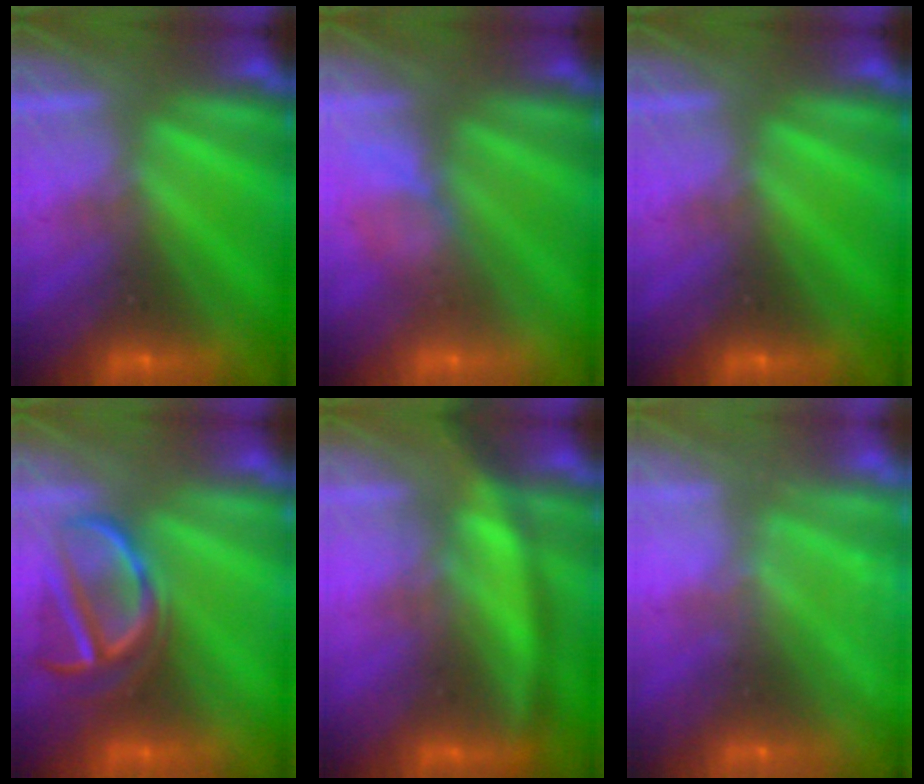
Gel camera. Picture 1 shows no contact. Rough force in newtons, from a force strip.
{"total": 3.3}
{"total": 0.0}
{"total": 3.8}
{"total": 3.1}
{"total": 8.4}